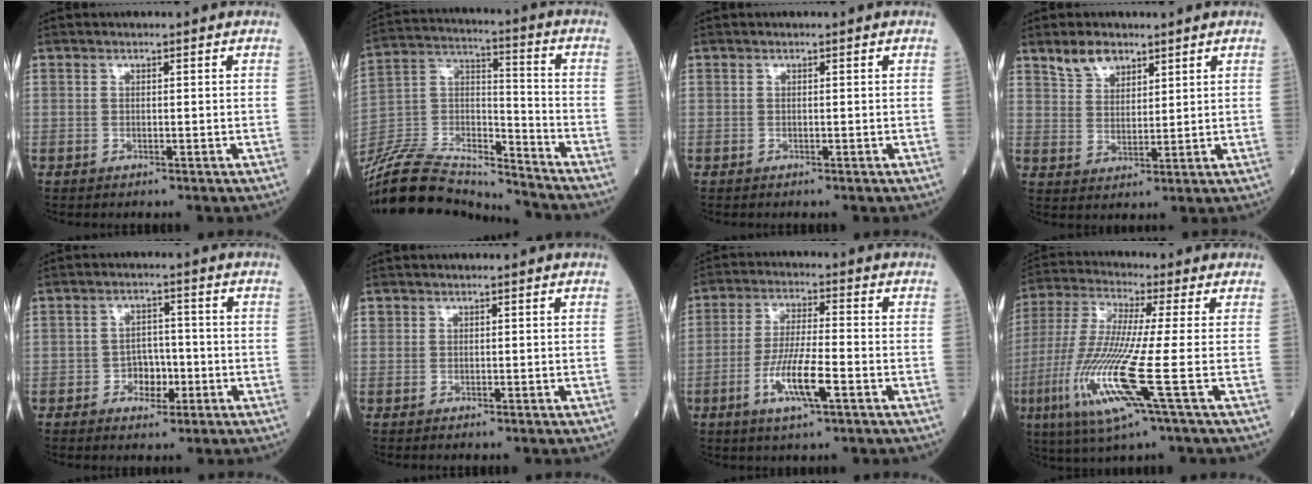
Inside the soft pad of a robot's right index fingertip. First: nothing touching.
{"total": 21.0, "force": [-20.1, 3.1, 5.3], "torque": [-0.123, 0.016, -0.350]}
{"total": 0.0}
{"total": 4.8, "force": [3.7, 2.4, 1.9], "torque": [-0.039, 0.004, 0.077]}
{"total": 4.1, "force": [-1.5, 2.9, 2.5], "torque": [-0.027, 0.009, -0.024]}
{"total": 0.0}
{"total": 8.5, "force": [-3.4, 1.0, 7.8], "torque": [-0.148, -0.008, -0.063]}
{"total": 14.3, "force": [-4.6, -0.3, 13.6], "torque": [-0.297, -0.024, -0.097]}